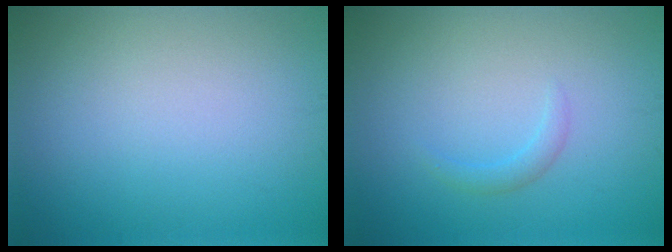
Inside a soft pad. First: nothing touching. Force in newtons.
{"total": 1.0, "press": 1.0, "slide": 0.1}